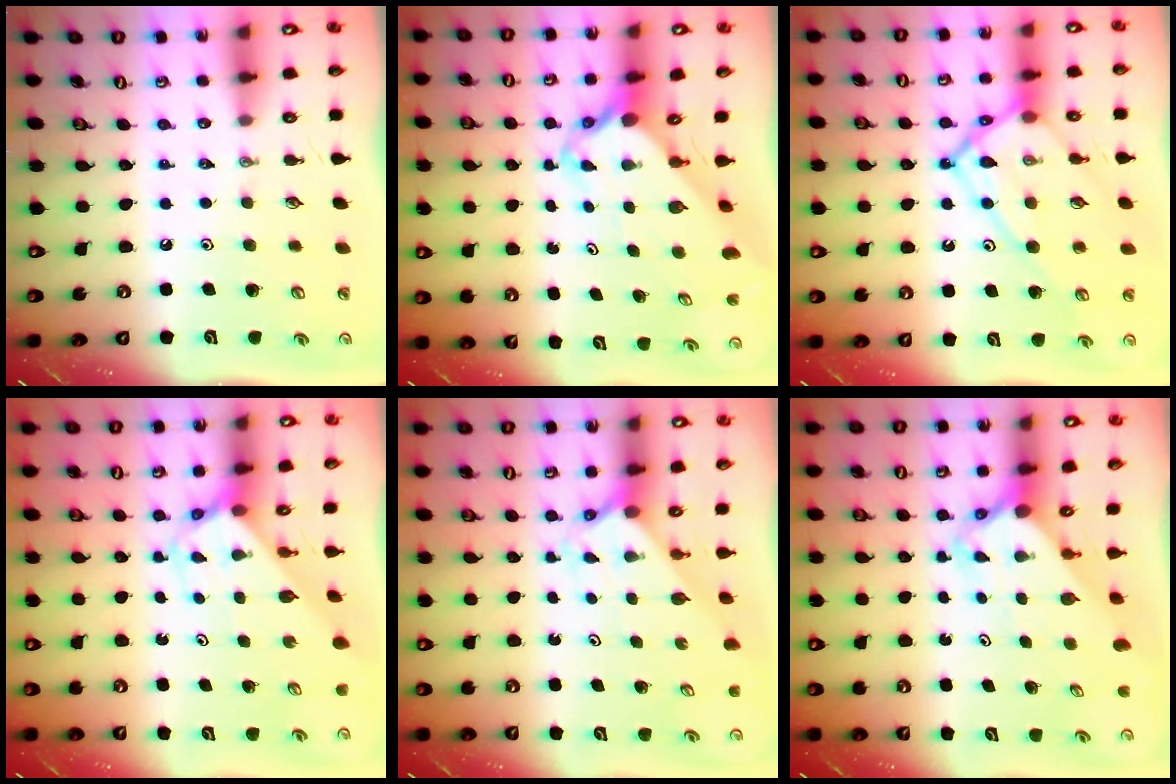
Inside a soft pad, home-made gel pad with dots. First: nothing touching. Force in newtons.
{"total": 4.4, "press": 4.4, "slide": 0.5}
{"total": 15.0, "press": 15.0, "slide": 1.2}
{"total": 2.8, "press": 2.8, "slide": 0.2}
{"total": 1.8, "press": 1.8, "slide": 0.1}
{"total": 2.8, "press": 2.8, "slide": 0.1}